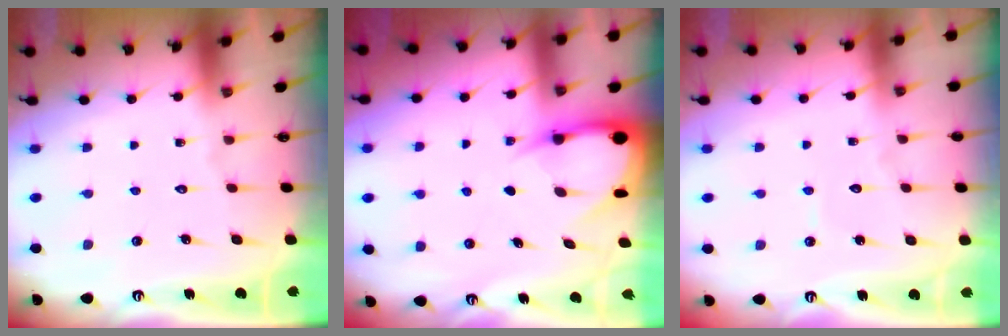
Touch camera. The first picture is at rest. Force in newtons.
{"total": 5.0, "press": 4.9, "slide": 0.6}
{"total": 3.5, "press": 3.4, "slide": 0.4}